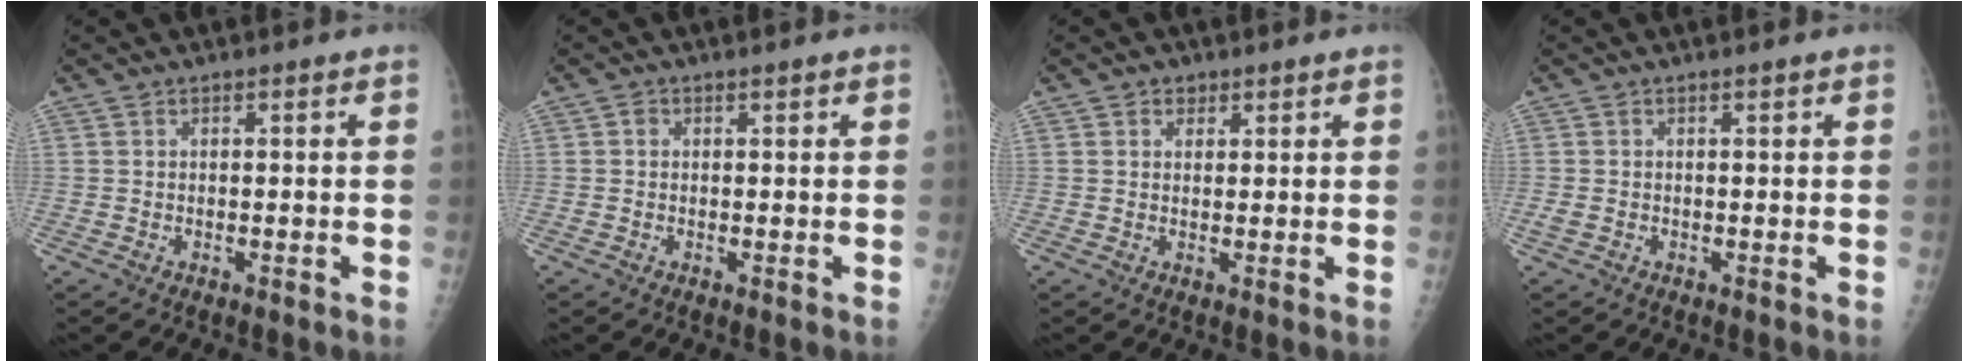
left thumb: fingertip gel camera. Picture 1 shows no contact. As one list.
[{"total": 0.9, "force": [0.3, 0.7, 0.5], "torque": [0.001, 0.001, 0.003]}, {"total": 1.9, "force": [1.0, 1.5, 0.3], "torque": [0.012, -0.004, 0.009]}, {"total": 1.5, "force": [0.1, 0.9, 1.1], "torque": [-0.025, 0.006, 0.005]}]